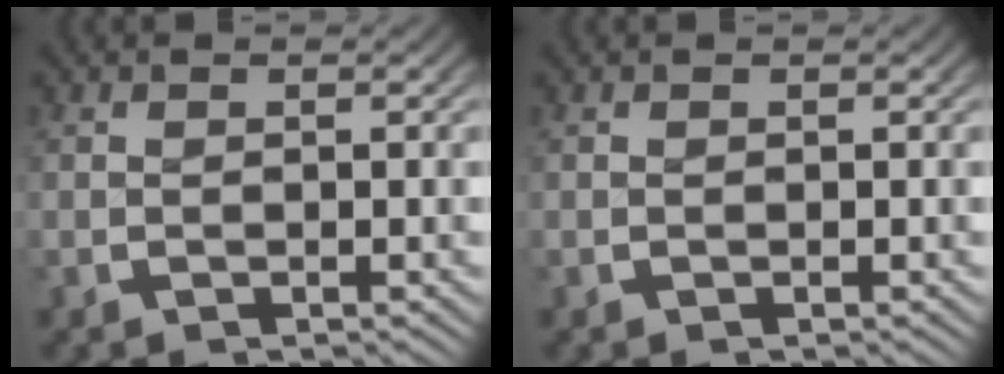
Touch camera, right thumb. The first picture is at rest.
{"total": 0.0}